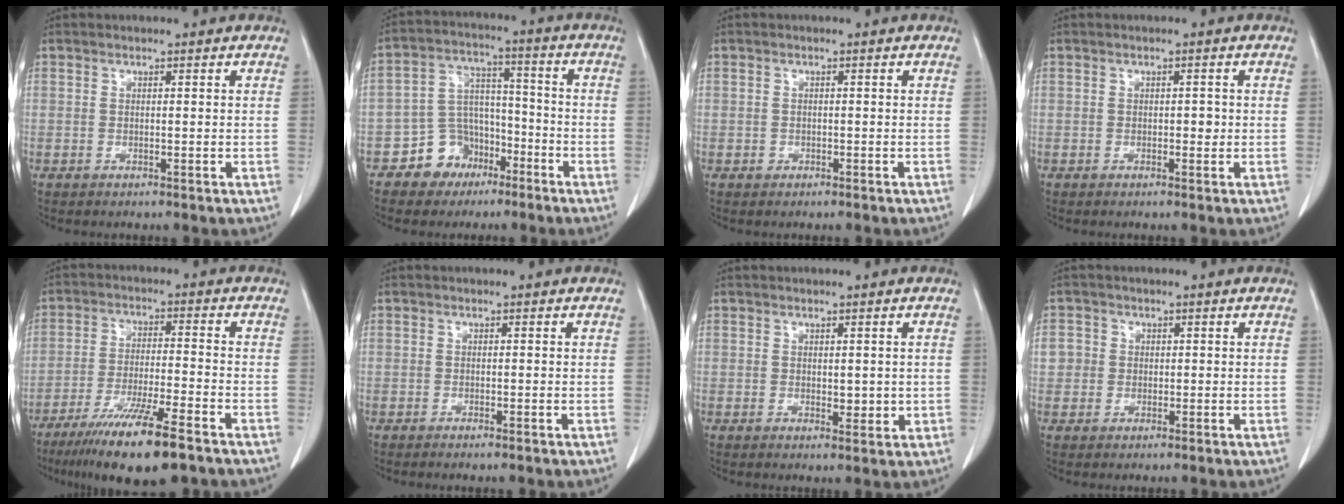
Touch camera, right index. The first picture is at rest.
{"total": 8.6, "force": [-5.1, 6.6, 2.0], "torque": [-0.036, 0.026, -0.080]}
{"total": 1.0, "force": [-0.4, 0.9, 0.0], "torque": [-0.002, 0.004, -0.007]}
{"total": 1.2, "force": [-0.1, 0.6, 1.0], "torque": [-0.011, 0.002, -0.001]}
{"total": 13.1, "force": [-9.1, 0.7, 9.4], "torque": [-0.168, -0.037, -0.153]}
{"total": 1.0, "force": [-0.8, 0.0, 0.6], "torque": [-0.011, -0.003, -0.010]}
{"total": 2.3, "force": [0.1, 1.3, 1.9], "torque": [-0.023, -0.006, 0.006]}
{"total": 2.7, "force": [0.2, 2.7, 0.4], "torque": [0.007, 0.008, 0.002]}